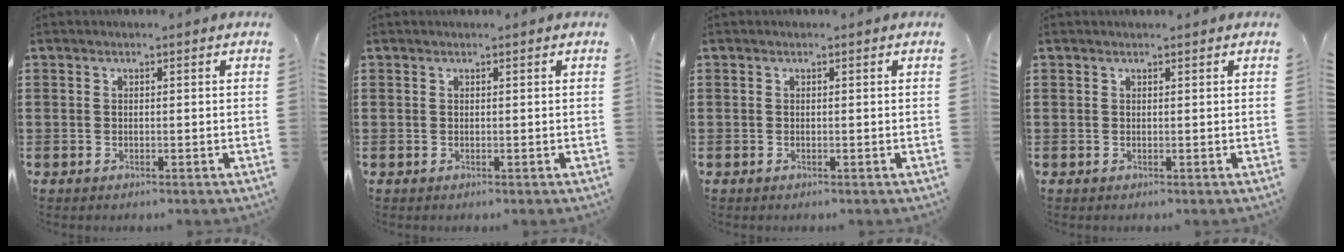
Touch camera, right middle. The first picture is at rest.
{"total": 0.0}
{"total": 0.0}
{"total": 0.0}